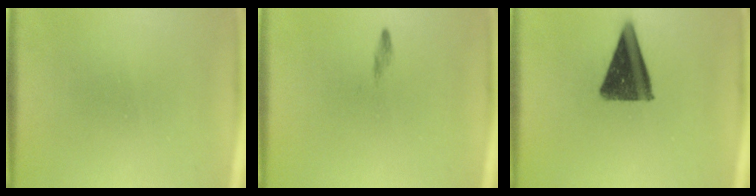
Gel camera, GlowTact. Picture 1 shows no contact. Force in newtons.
{"total": 0.7}
{"total": 11.6}